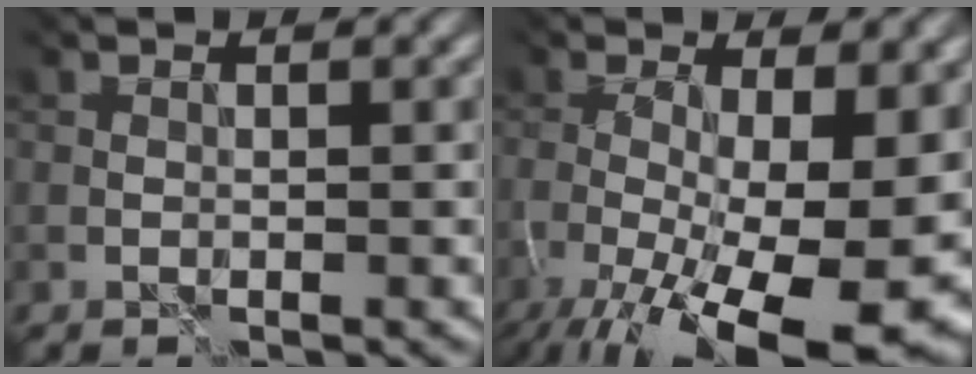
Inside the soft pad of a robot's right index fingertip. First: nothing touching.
{"total": 15.6, "force": [-5.4, 6.6, 13.0], "torque": [-0.211, -0.038, -0.060]}